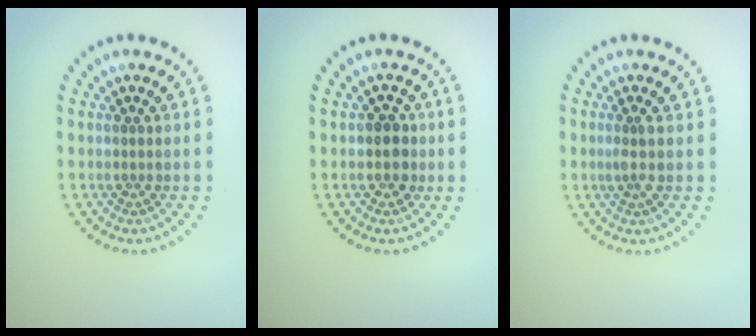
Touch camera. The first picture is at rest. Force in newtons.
{"total": 1.9, "press": 1.8, "slide": 0.6}
{"total": 1.4, "press": 1.1, "slide": 0.9}